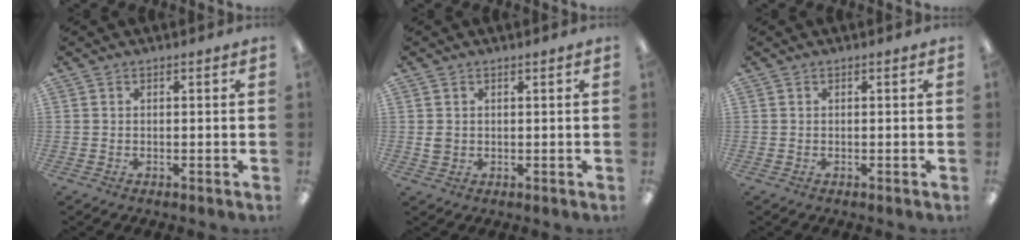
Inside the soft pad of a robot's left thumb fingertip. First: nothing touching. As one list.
[{"total": 1.8, "force": [0.6, 1.5, 0.6], "torque": [-0.014, 0.003, 0.010]}, {"total": 0.0}]